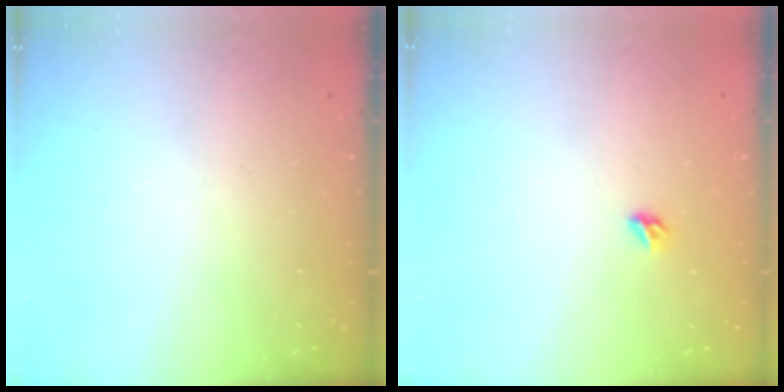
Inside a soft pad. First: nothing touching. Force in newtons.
{"total": 3.5, "press": 3.5, "slide": 0.8}